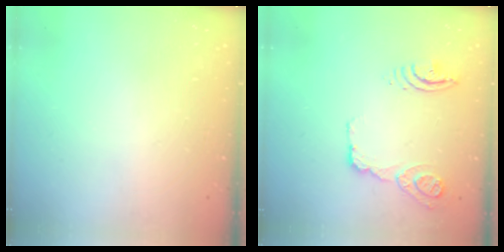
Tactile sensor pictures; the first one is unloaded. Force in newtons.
{"total": 21.3, "press": 16.2, "slide": 13.8}